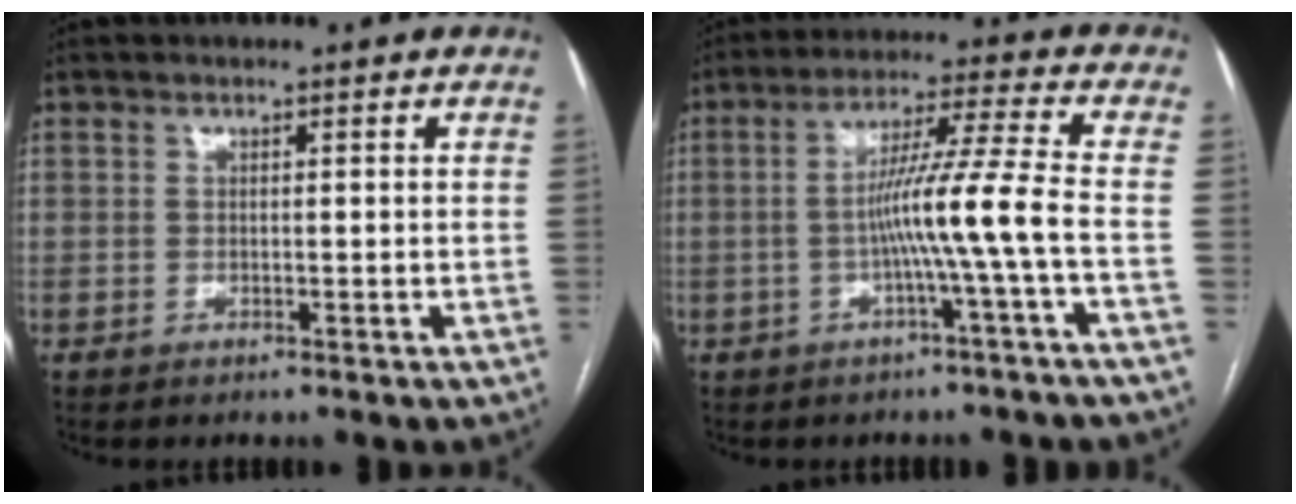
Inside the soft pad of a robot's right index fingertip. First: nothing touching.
{"total": 9.0, "force": [-2.2, -2.1, 8.5], "torque": [-0.151, 0.013, -0.039]}